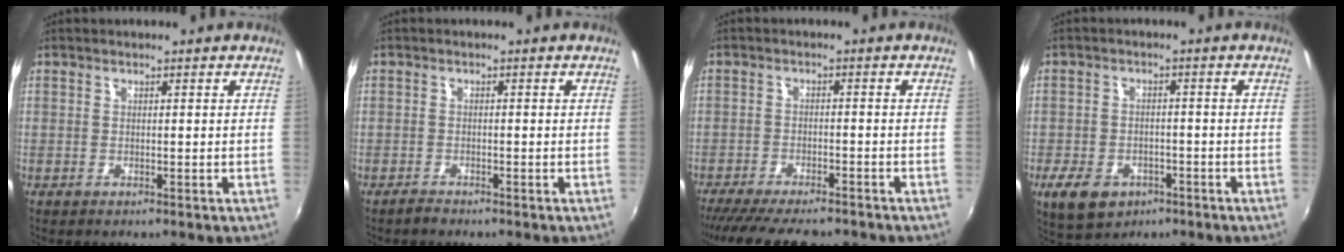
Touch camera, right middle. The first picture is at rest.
{"total": 1.4, "force": [-1.3, 0.4, 0.1], "torque": [-0.004, 0.002, -0.025]}
{"total": 13.5, "force": [-11.6, 2.9, 6.4], "torque": [-0.133, -0.034, -0.179]}
{"total": 9.3, "force": [-5.0, 6.2, 4.8], "torque": [-0.118, -0.011, -0.076]}